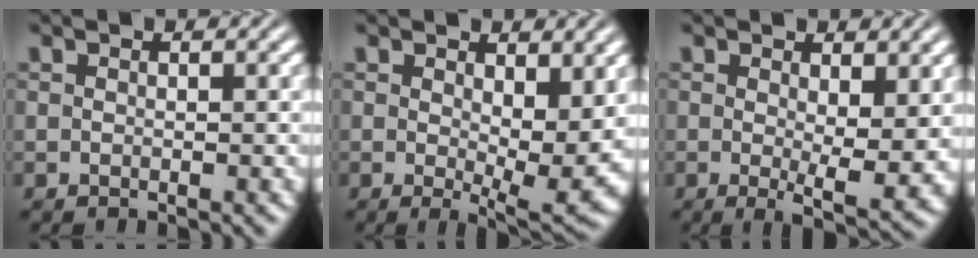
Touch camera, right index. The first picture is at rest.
{"total": 3.7, "force": [0.3, 0.4, 3.7], "torque": [-0.045, -0.023, 0.009]}
{"total": 3.5, "force": [-0.3, 0.6, 3.5], "torque": [-0.045, -0.022, 0.000]}